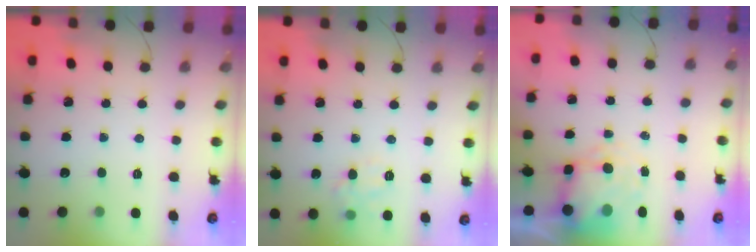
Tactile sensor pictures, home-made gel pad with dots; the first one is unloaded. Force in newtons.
{"total": 8.6, "press": 8.6, "slide": 1.0}
{"total": 5.8, "press": 5.7, "slide": 1.2}